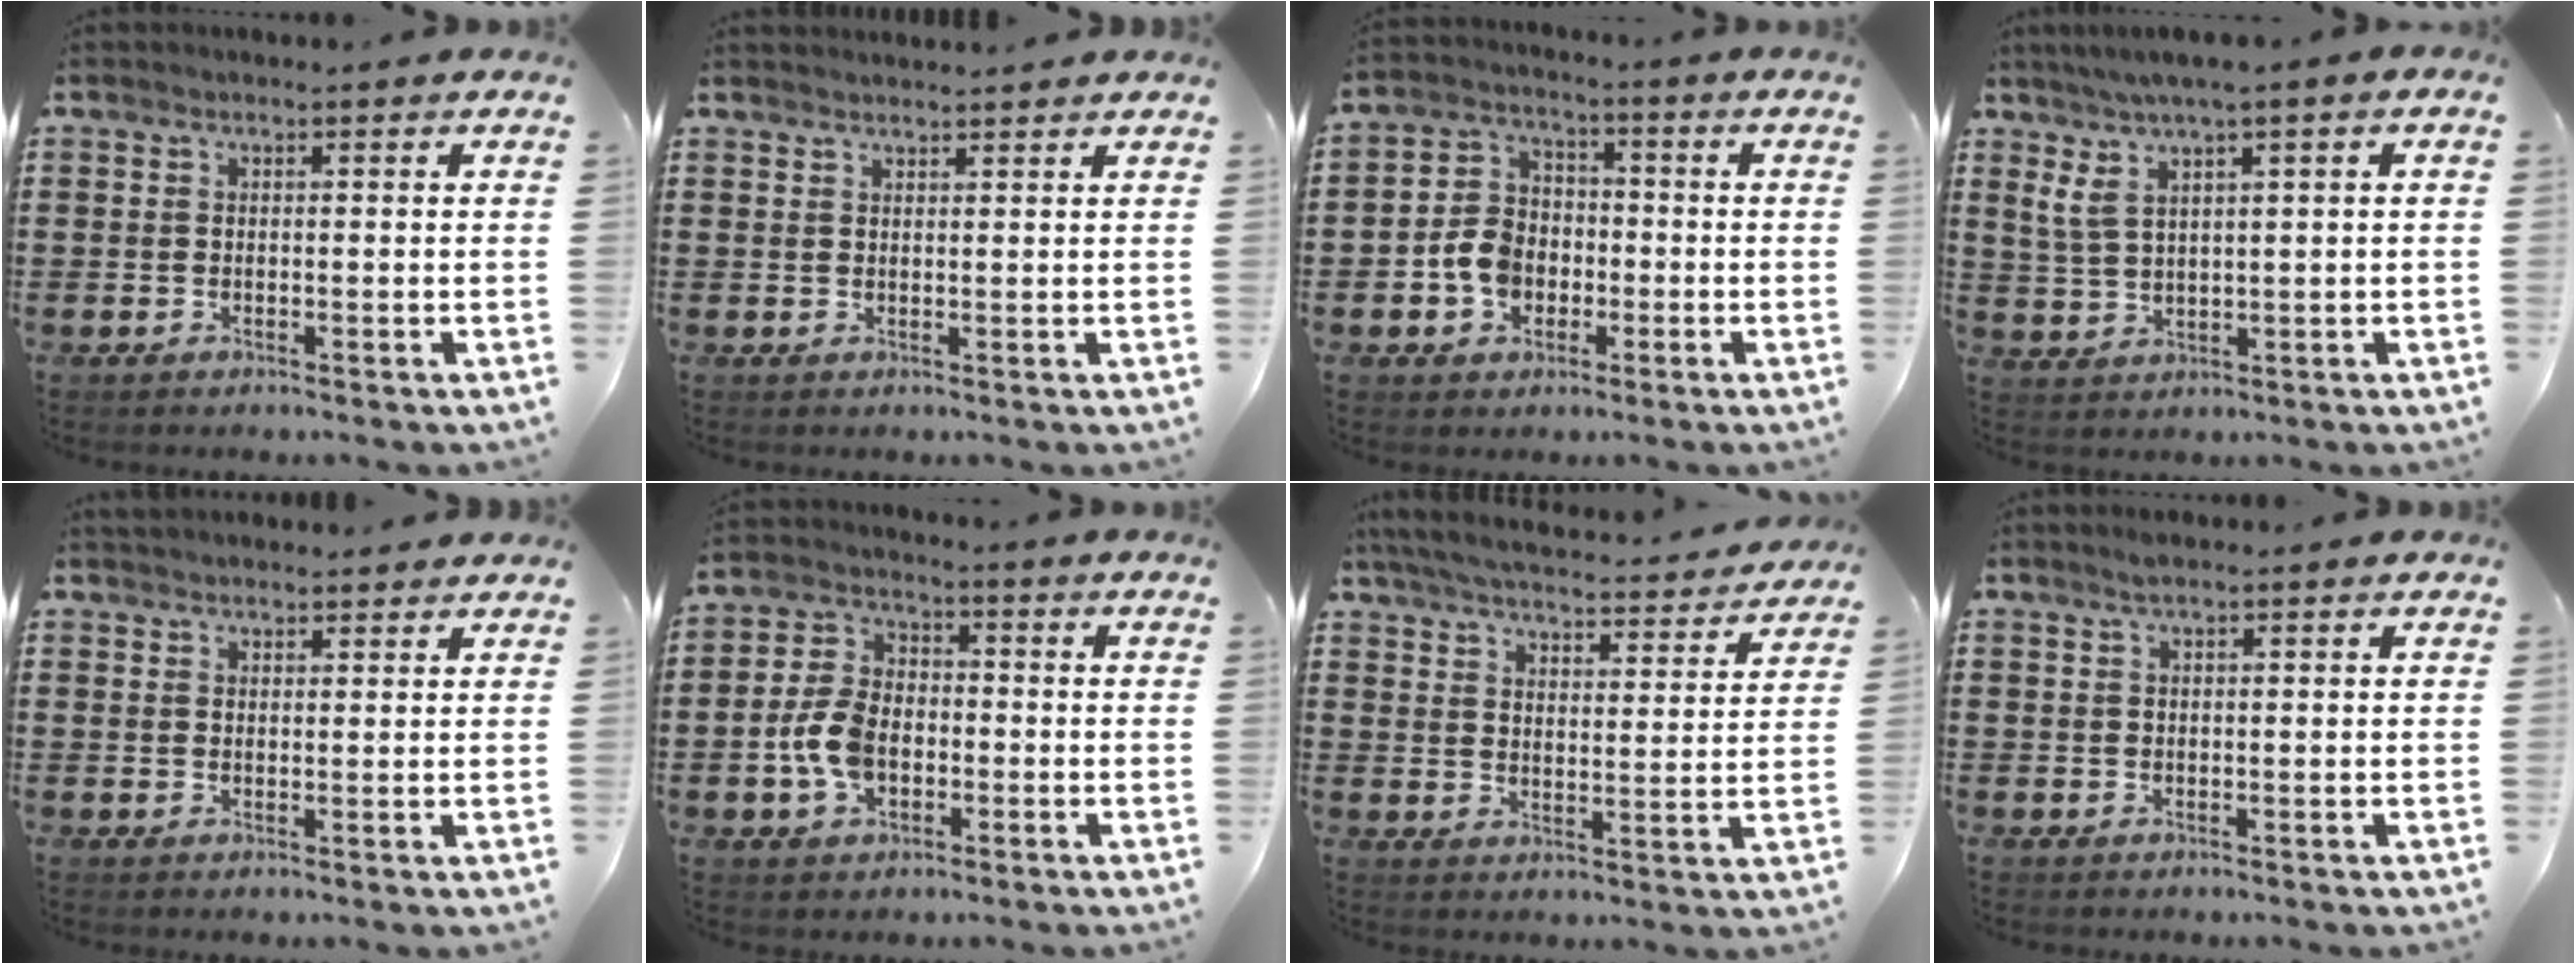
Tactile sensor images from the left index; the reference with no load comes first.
{"total": 1.3, "force": [1.3, -0.1, -0.1], "torque": [-0.002, 0.000, 0.026]}
{"total": 6.1, "force": [-2.1, 4.8, 3.1], "torque": [-0.075, 0.012, -0.042]}
{"total": 4.8, "force": [1.6, 1.4, 4.4], "torque": [-0.095, 0.005, 0.024]}
{"total": 1.7, "force": [1.7, 0.3, 0.0], "torque": [-0.004, 0.002, 0.033]}
{"total": 7.1, "force": [-1.7, 4.6, 5.1], "torque": [-0.133, 0.001, -0.040]}
{"total": 5.0, "force": [4.9, -0.3, 1.1], "torque": [-0.046, -0.038, 0.081]}
{"total": 1.0, "force": [0.7, 0.0, 0.7], "torque": [-0.015, 0.002, 0.013]}